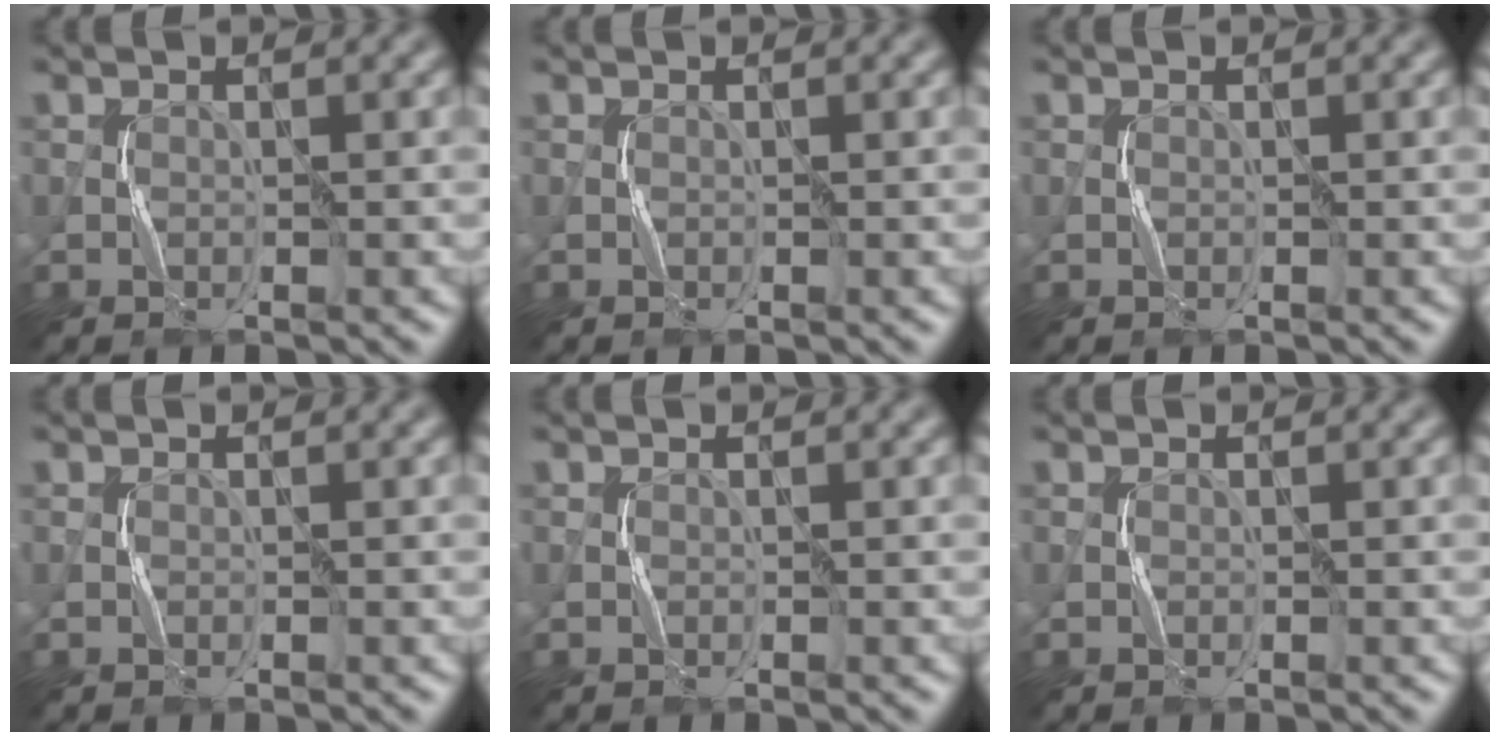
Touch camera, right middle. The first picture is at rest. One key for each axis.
{"total": 0.0}
{"total": 0.0}
{"total": 0.0}
{"total": 0.0}
{"total": 0.0}